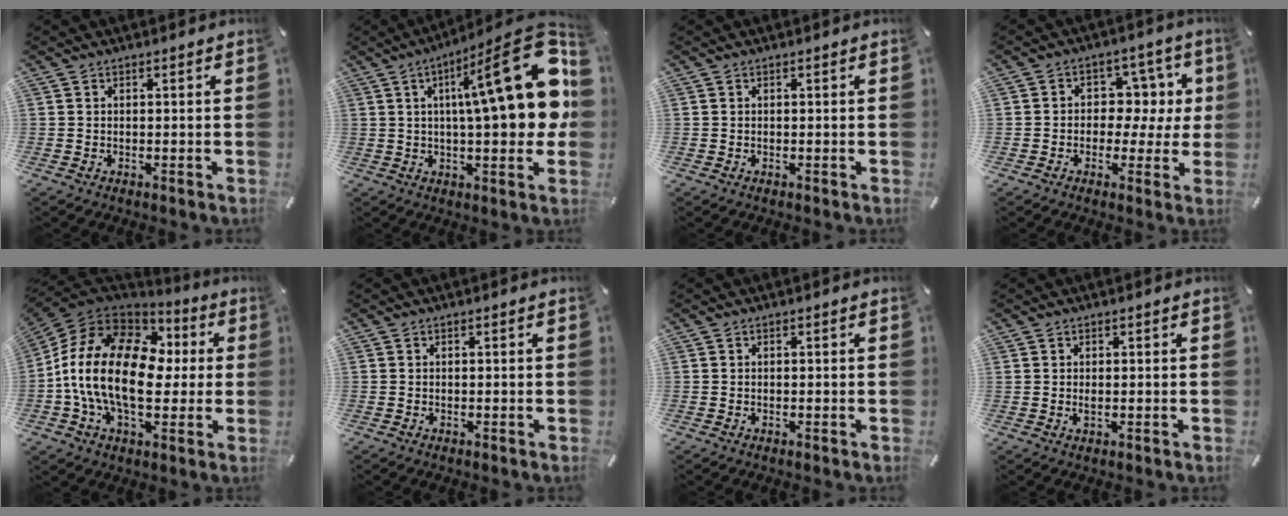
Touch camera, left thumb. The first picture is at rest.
{"total": 26.5, "force": [6.5, 8.0, 24.5], "torque": [-0.336, -0.051, 0.099]}
{"total": 0.0}
{"total": 8.3, "force": [1.0, 6.9, 4.4], "torque": [-0.052, -0.008, 0.014]}
{"total": 20.5, "force": [-1.1, 13.9, 15.0], "torque": [-0.306, 0.011, -0.017]}
{"total": 0.0}
{"total": 0.0}
{"total": 1.0, "force": [0.2, 0.2, 0.9], "torque": [-0.019, -0.002, 0.003]}